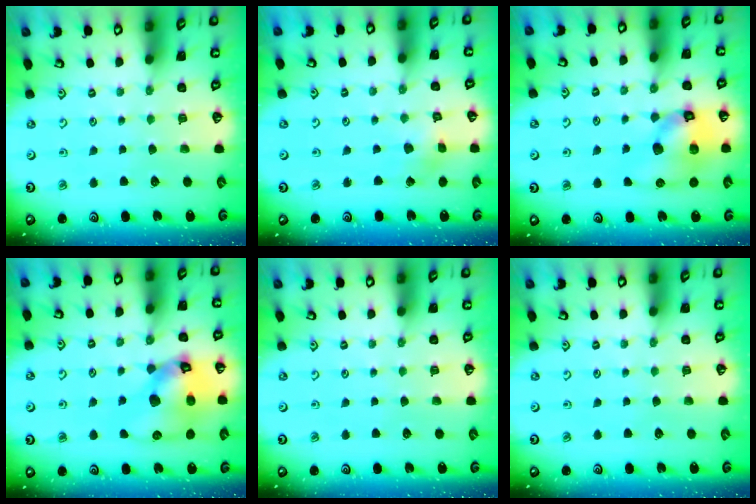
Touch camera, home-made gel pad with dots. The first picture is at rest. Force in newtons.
{"total": 2.6, "press": 2.5, "slide": 0.3}
{"total": 13.7, "press": 13.6, "slide": 2.1}
{"total": 16.3, "press": 16.2, "slide": 2.3}
{"total": 0.0}
{"total": 0.0}